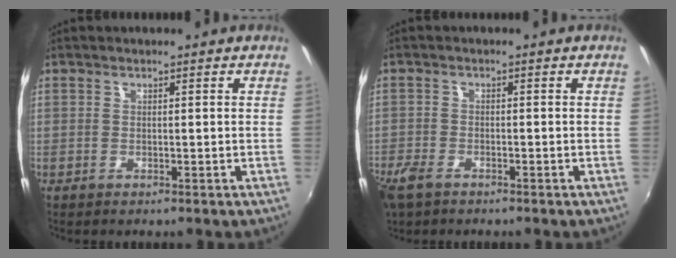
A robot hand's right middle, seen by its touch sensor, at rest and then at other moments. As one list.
[{"total": 5.6, "force": [-3.8, 2.7, 3.0], "torque": [-0.081, -0.015, -0.079]}]